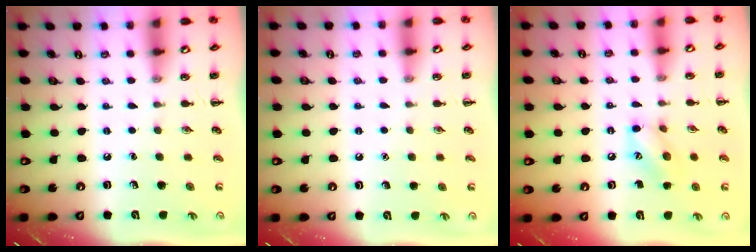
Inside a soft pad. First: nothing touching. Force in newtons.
{"total": 1.5, "press": 1.4, "slide": 0.1}
{"total": 9.7, "press": 9.7, "slide": 1.0}